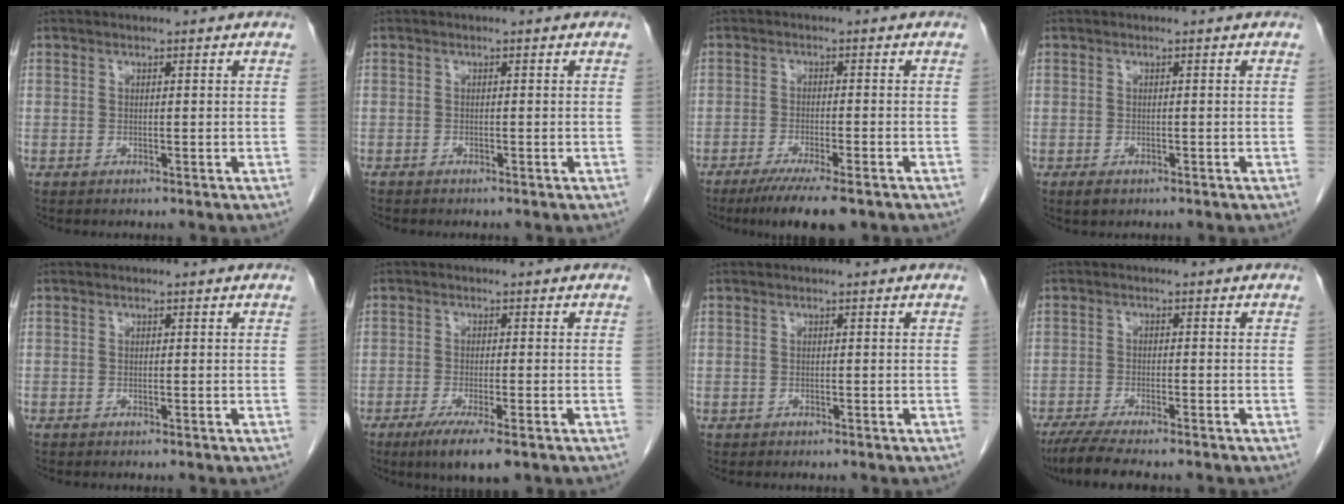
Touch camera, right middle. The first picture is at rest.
{"total": 0.5, "force": [-0.5, 0.2, 0.1], "torque": [-0.010, -0.001, -0.011]}
{"total": 8.8, "force": [-6.5, 1.0, 5.8], "torque": [-0.085, -0.018, -0.098]}
{"total": 1.3, "force": [-0.7, 0.8, 0.8], "torque": [-0.014, 0.001, -0.007]}
{"total": 0.0}
{"total": 6.5, "force": [-4.0, 0.9, 5.0], "torque": [-0.086, -0.017, -0.063]}
{"total": 0.0}
{"total": 8.3, "force": [-6.8, 1.1, 4.5], "torque": [-0.071, -0.018, -0.110]}